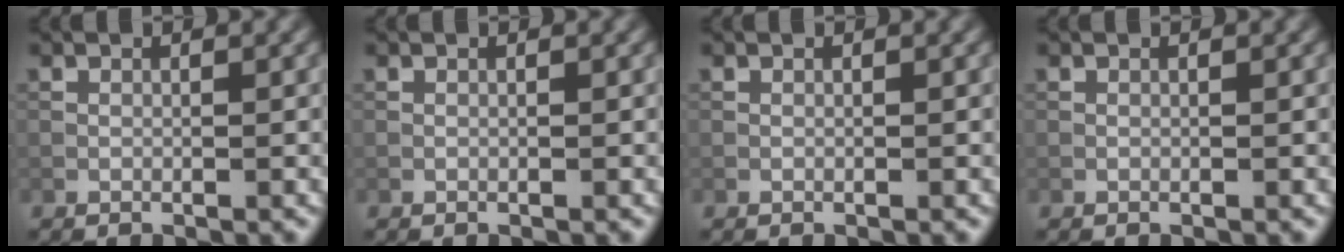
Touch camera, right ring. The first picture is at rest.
{"total": 0.0}
{"total": 0.0}
{"total": 0.0}